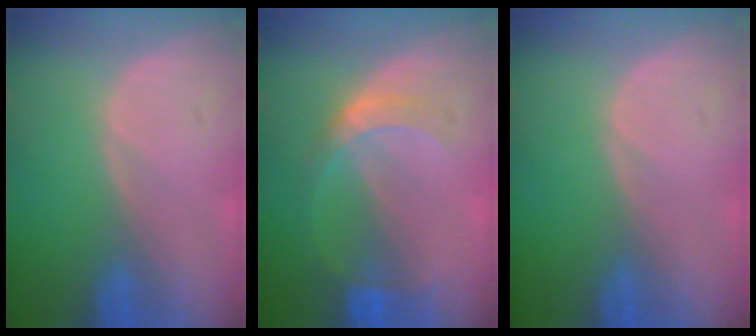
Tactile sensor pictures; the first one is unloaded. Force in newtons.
{"total": 5.1, "press": 4.8, "slide": 1.8}
{"total": 0.0}